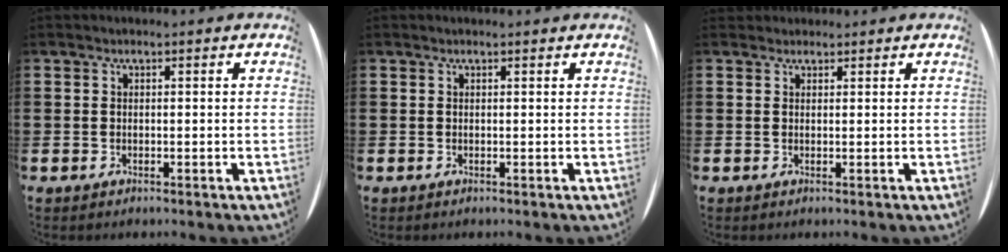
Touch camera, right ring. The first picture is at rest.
{"total": 0.0}
{"total": 0.8, "force": [0.8, 0.3, -0.2], "torque": [0.001, 0.003, 0.016]}